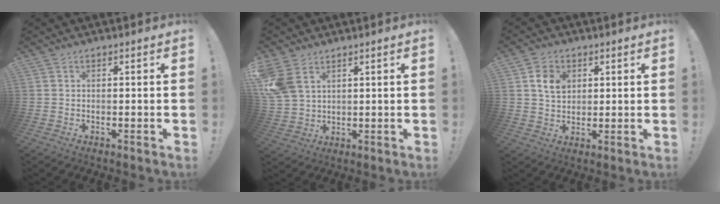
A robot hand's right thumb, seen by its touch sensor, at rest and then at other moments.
{"total": 8.5, "force": [4.2, 5.7, 4.8], "torque": [-0.100, -0.008, 0.087]}
{"total": 6.9, "force": [2.6, 5.2, 3.8], "torque": [-0.055, -0.002, 0.047]}